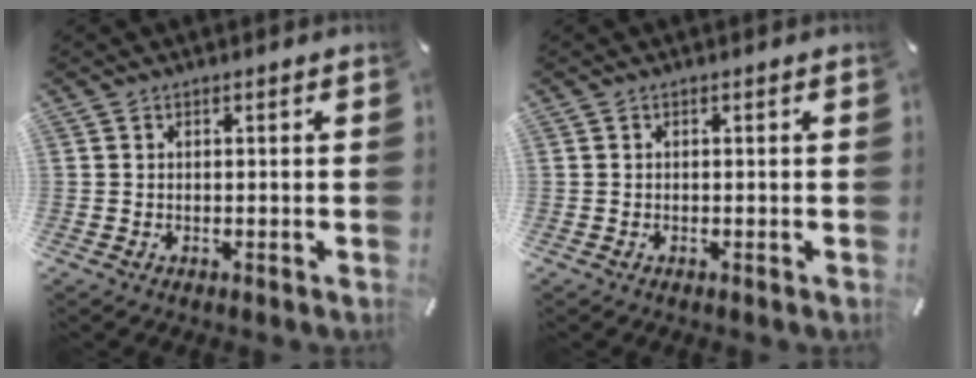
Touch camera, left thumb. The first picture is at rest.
{"total": 0.0}